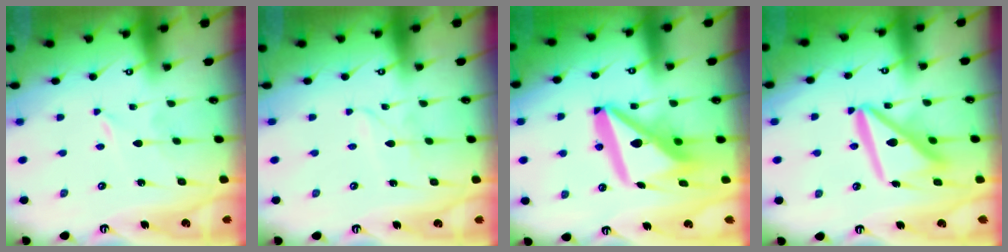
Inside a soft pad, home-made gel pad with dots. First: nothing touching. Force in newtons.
{"total": 2.1, "press": 2.1, "slide": 0.2}
{"total": 15.6, "press": 15.5, "slide": 1.8}
{"total": 14.6, "press": 14.5, "slide": 1.6}